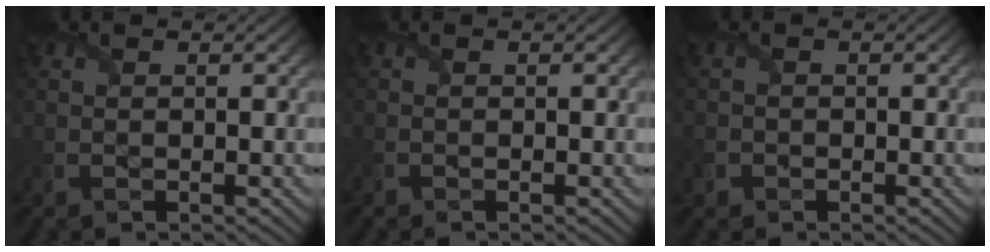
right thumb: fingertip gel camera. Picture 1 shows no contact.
{"total": 0.0}
{"total": 1.5, "force": [-0.7, 1.3, 0.2], "torque": [-0.002, -0.009, -0.016]}